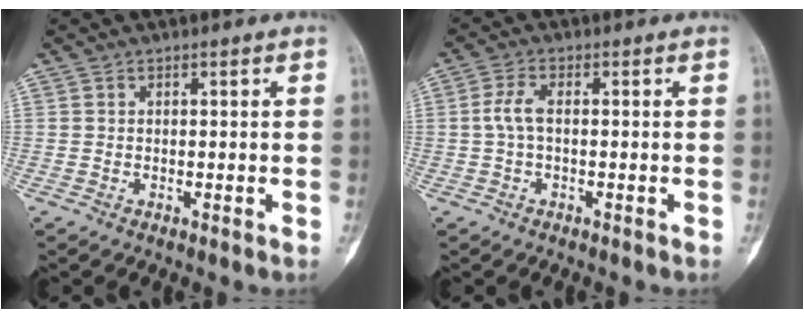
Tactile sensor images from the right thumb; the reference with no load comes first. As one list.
[{"total": 3.4, "force": [-0.1, 1.4, 3.1], "torque": [-0.074, 0.004, -0.007]}]